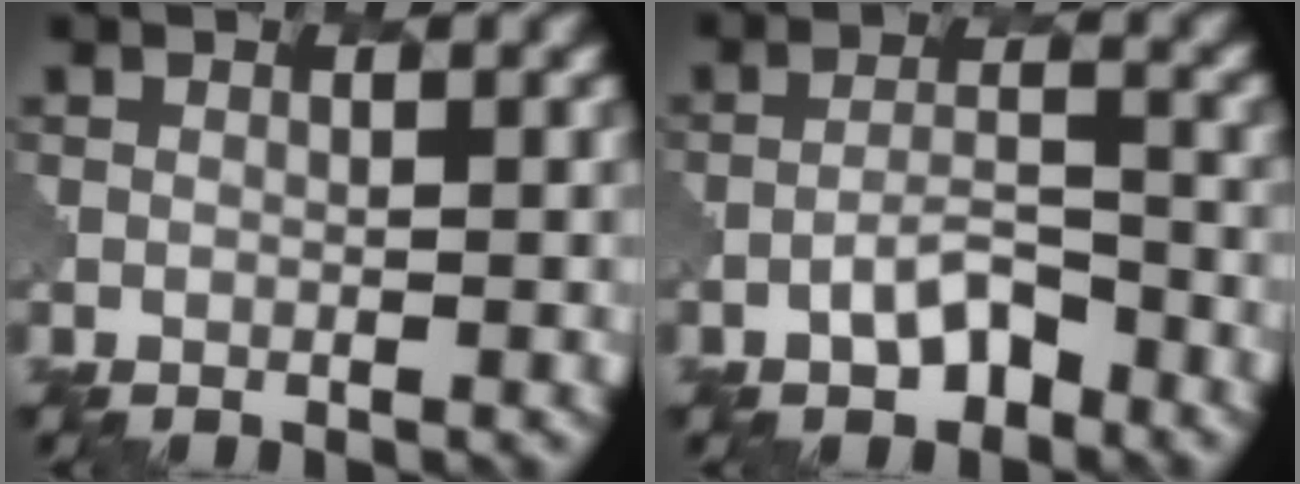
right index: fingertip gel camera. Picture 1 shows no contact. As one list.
[{"total": 3.2, "force": [-2.0, 1.3, 2.1], "torque": [-0.039, 0.008, -0.039]}]